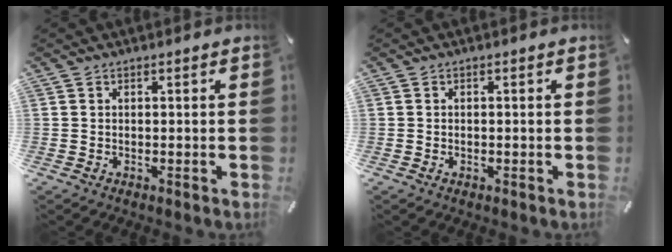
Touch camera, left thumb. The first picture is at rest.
{"total": 0.7, "force": [-0.3, 0.4, 0.5], "torque": [-0.009, 0.000, -0.005]}